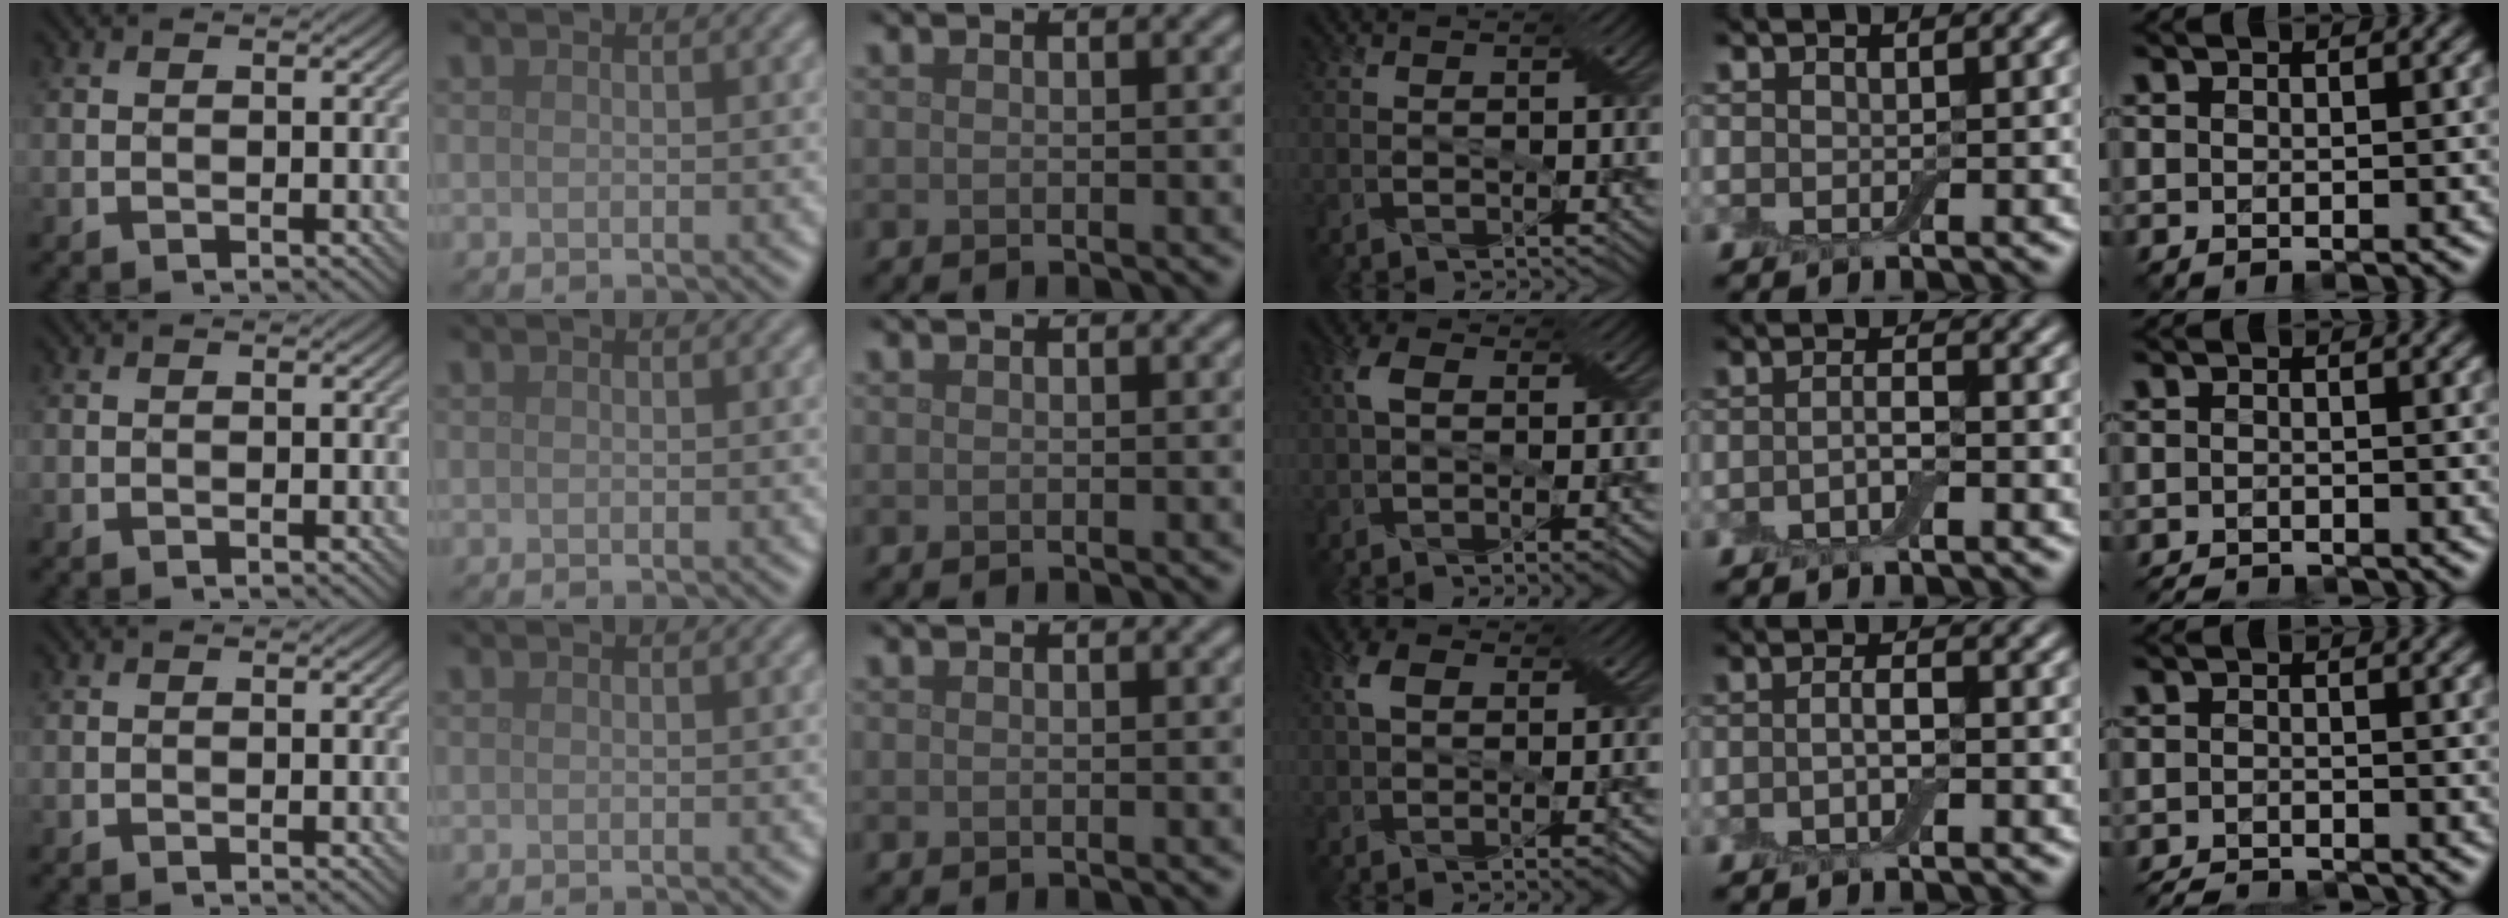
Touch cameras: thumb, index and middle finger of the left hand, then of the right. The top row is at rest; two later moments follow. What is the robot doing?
{"motion": "fold", "object": "bandage"}